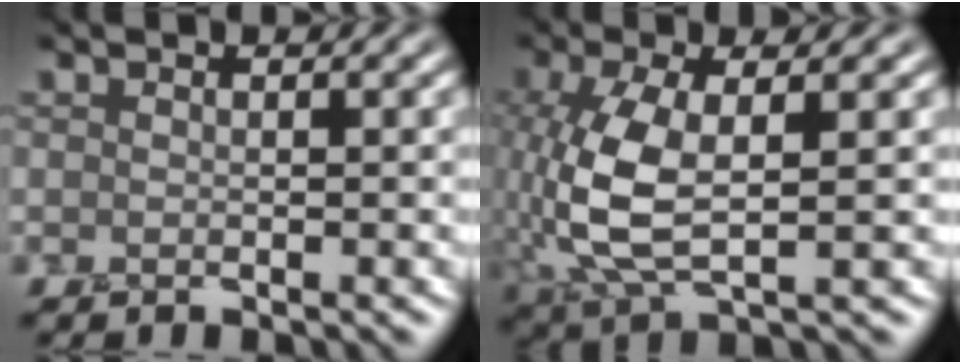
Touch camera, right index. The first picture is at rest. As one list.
[{"total": 7.6, "force": [-0.3, 3.3, 6.8], "torque": [-0.166, -0.001, -0.004]}]